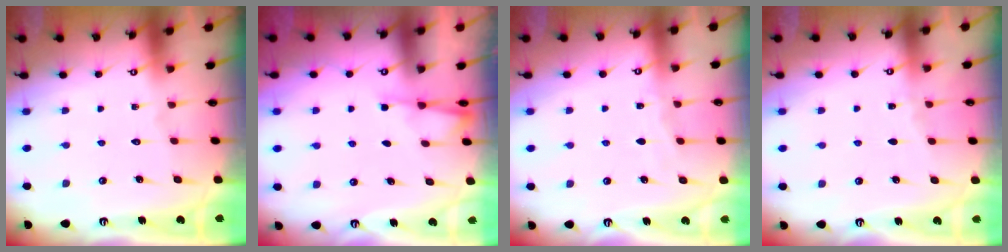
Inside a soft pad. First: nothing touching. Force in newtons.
{"total": 3.2, "press": 3.2, "slide": 0.5}
{"total": 3.7, "press": 3.7, "slide": 0.5}
{"total": 2.4, "press": 2.3, "slide": 0.4}